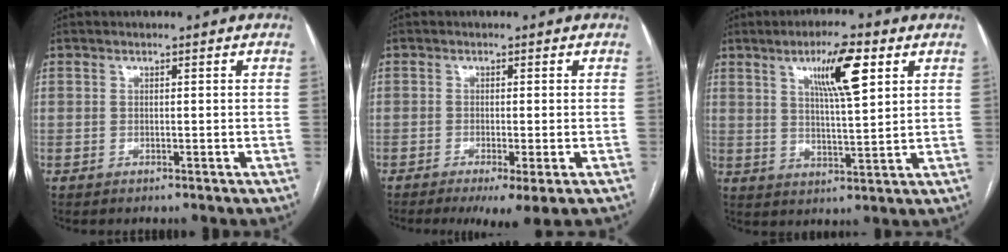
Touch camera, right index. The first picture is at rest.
{"total": 5.7, "force": [-3.4, 0.2, 4.6], "torque": [-0.062, -0.016, -0.053]}
{"total": 9.3, "force": [4.4, 1.2, 8.2], "torque": [-0.141, 0.004, 0.073]}